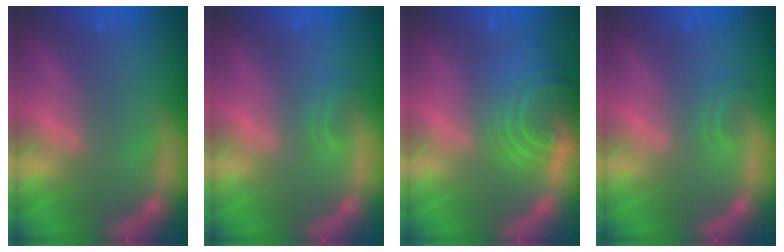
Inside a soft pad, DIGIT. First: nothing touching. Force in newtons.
{"total": 1.4}
{"total": 7.6}
{"total": 1.4}